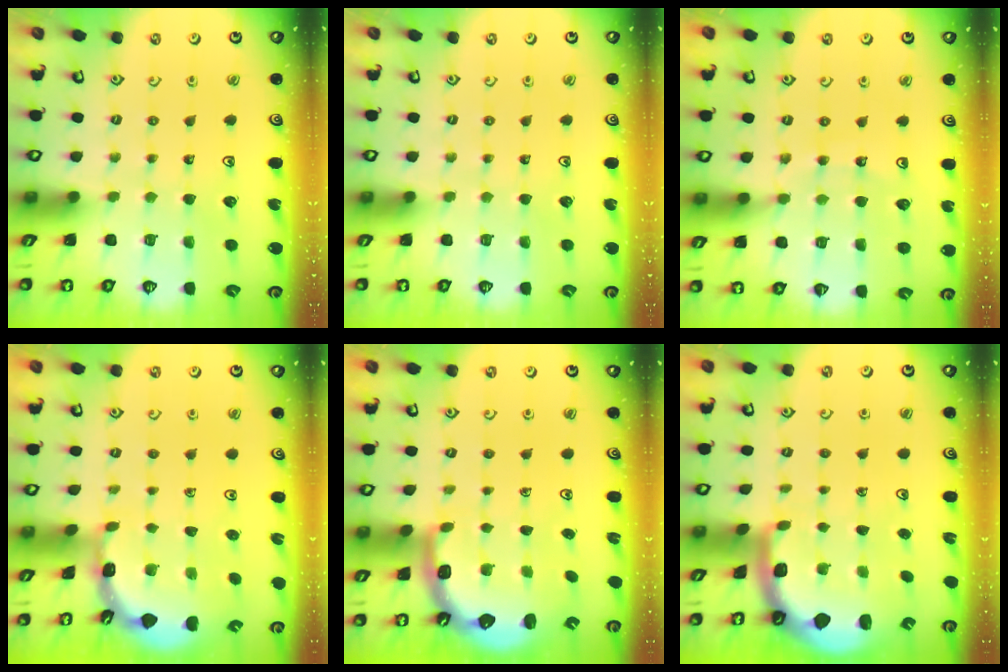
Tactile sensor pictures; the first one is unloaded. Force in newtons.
{"total": 0.0}
{"total": 12.1, "press": 11.8, "slide": 2.6}
{"total": 1.7, "press": 1.7, "slide": 0.1}
{"total": 2.6, "press": 2.4, "slide": 1.1}
{"total": 1.6, "press": 1.6, "slide": 0.2}